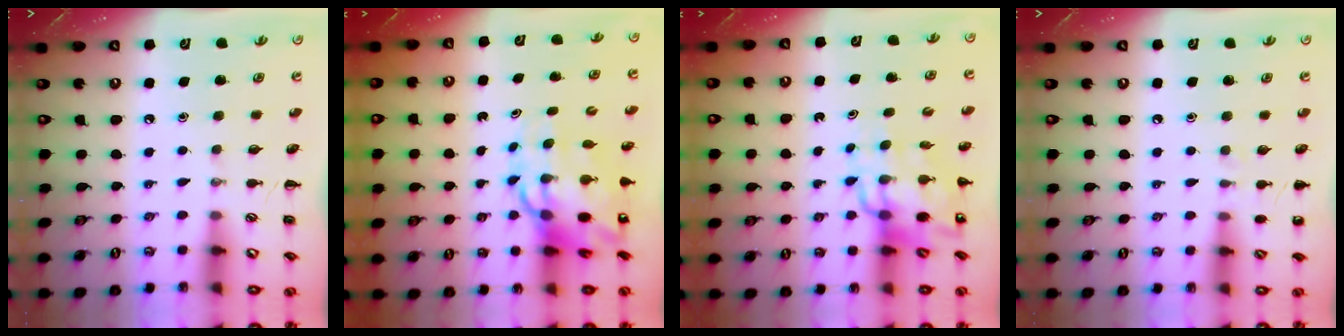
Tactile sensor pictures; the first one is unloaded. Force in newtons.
{"total": 13.6, "press": 13.0, "slide": 3.7}
{"total": 14.0, "press": 13.4, "slide": 3.8}
{"total": 4.3, "press": 4.1, "slide": 1.3}